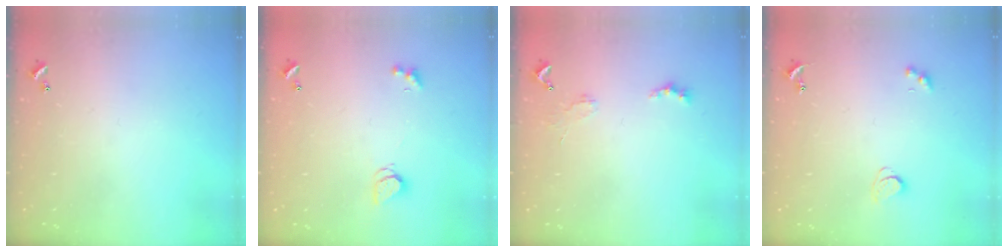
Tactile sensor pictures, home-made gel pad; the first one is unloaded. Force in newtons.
{"total": 2.1, "press": 2.0, "slide": 0.3}
{"total": 1.9, "press": 1.8, "slide": 0.5}
{"total": 2.1, "press": 2.1, "slide": 0.5}